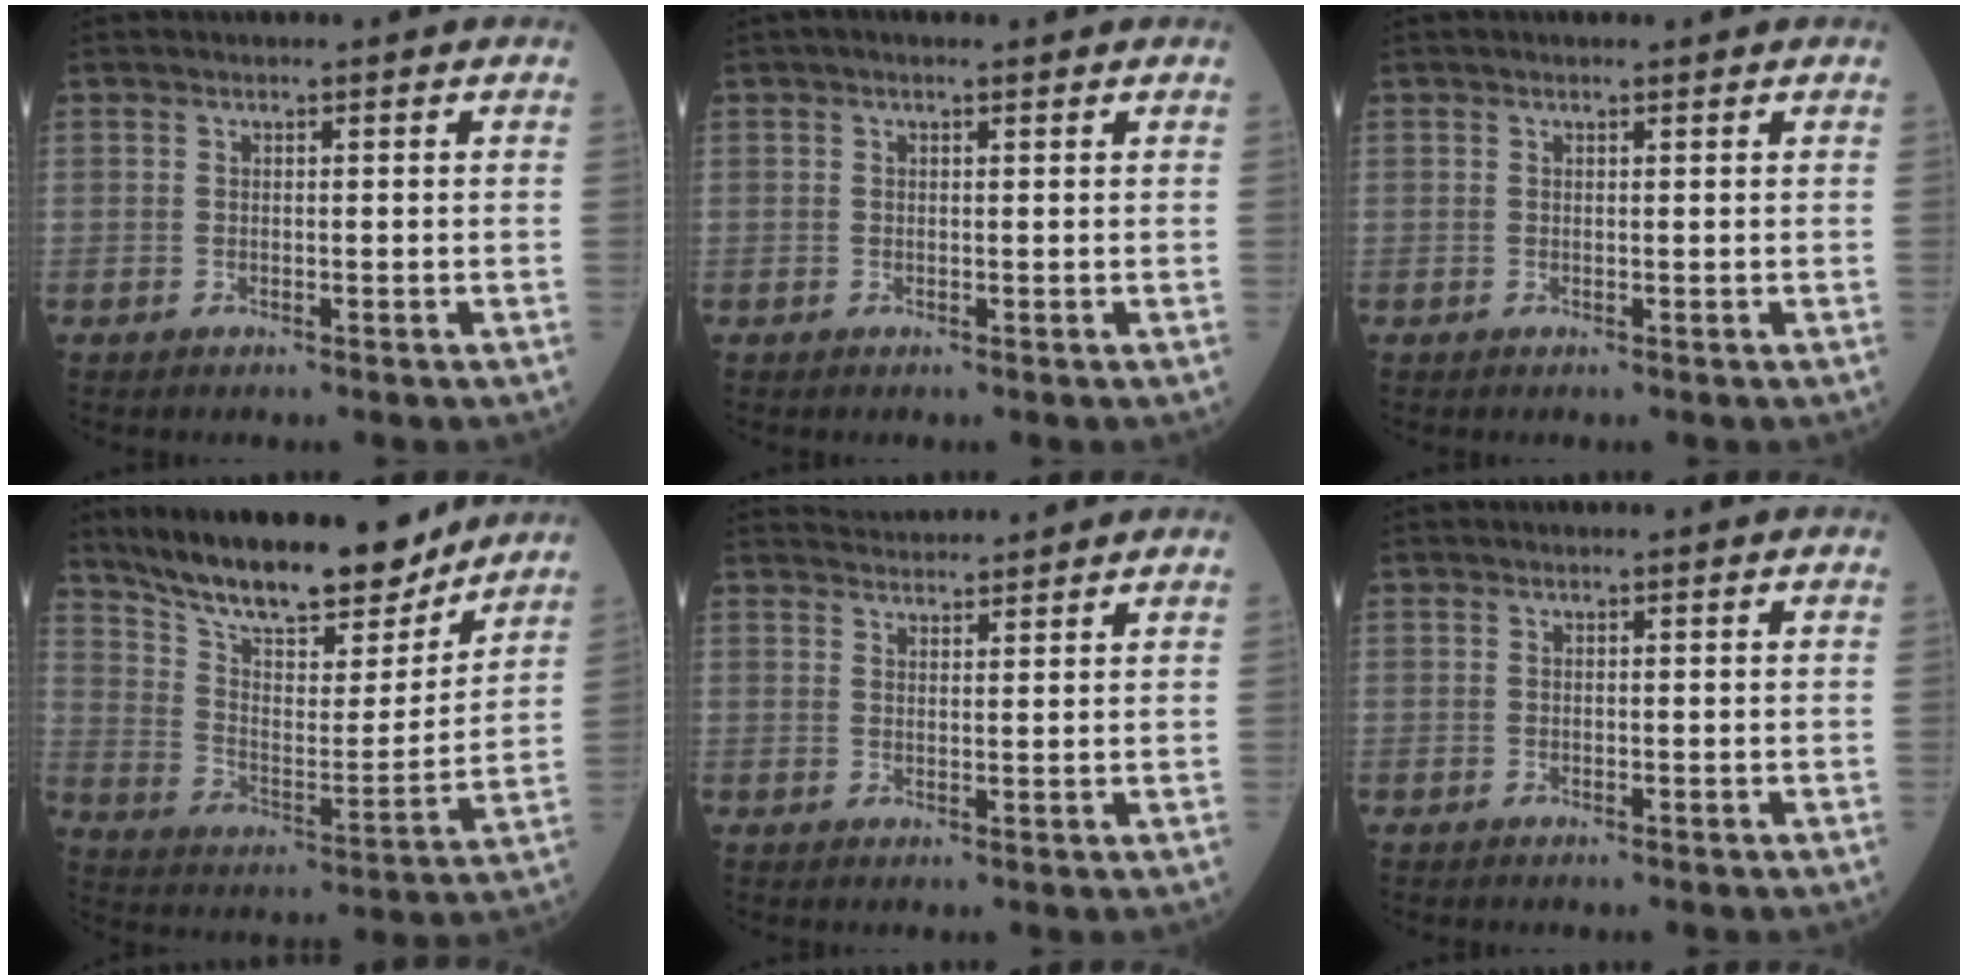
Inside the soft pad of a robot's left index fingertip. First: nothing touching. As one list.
[{"total": 1.4, "force": [0.8, 0.5, 1.0], "torque": [-0.024, 0.014, 0.011]}, {"total": 0.8, "force": [0.6, 0.2, 0.5], "torque": [-0.014, 0.007, 0.008]}, {"total": 20.4, "force": [17.6, 4.4, 9.3], "torque": [-0.159, -0.009, 0.283]}, {"total": 5.9, "force": [5.9, 0.2, 0.9], "torque": [-0.021, 0.032, 0.086]}, {"total": 0.0}]